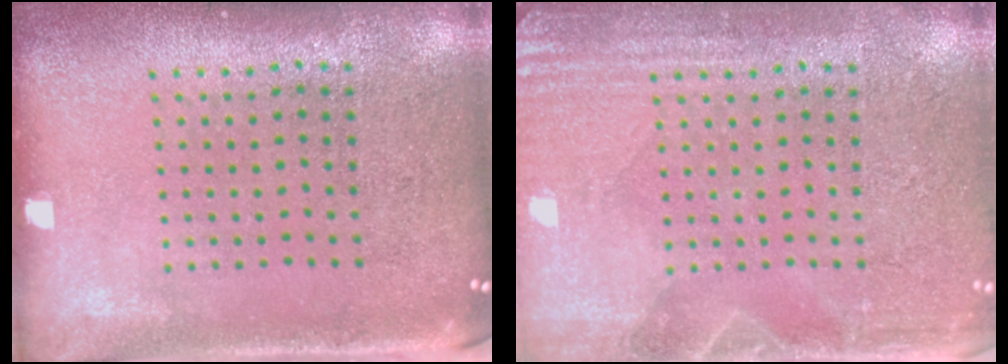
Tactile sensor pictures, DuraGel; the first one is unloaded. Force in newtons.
{"total": 3.4, "press": 3.4, "slide": 0.5}